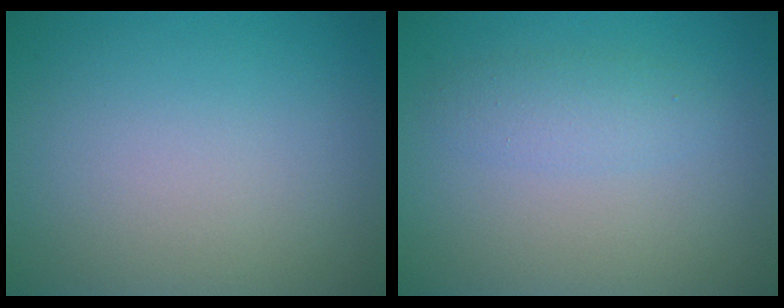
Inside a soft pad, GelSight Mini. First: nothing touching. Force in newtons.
{"total": 1.9, "press": 1.9, "slide": 0.0}